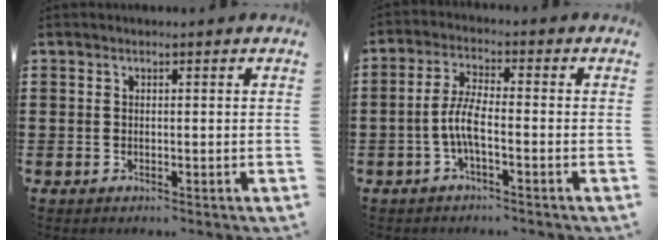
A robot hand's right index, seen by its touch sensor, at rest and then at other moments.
{"total": 5.2, "force": [-1.8, 1.3, 4.7], "torque": [-0.118, -0.009, -0.043]}